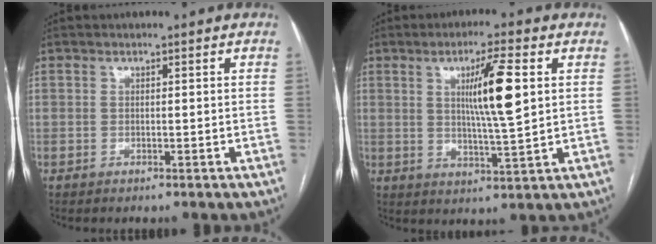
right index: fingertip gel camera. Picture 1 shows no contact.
{"total": 9.2, "force": [2.3, 0.1, 8.9], "torque": [-0.152, -0.005, 0.039]}